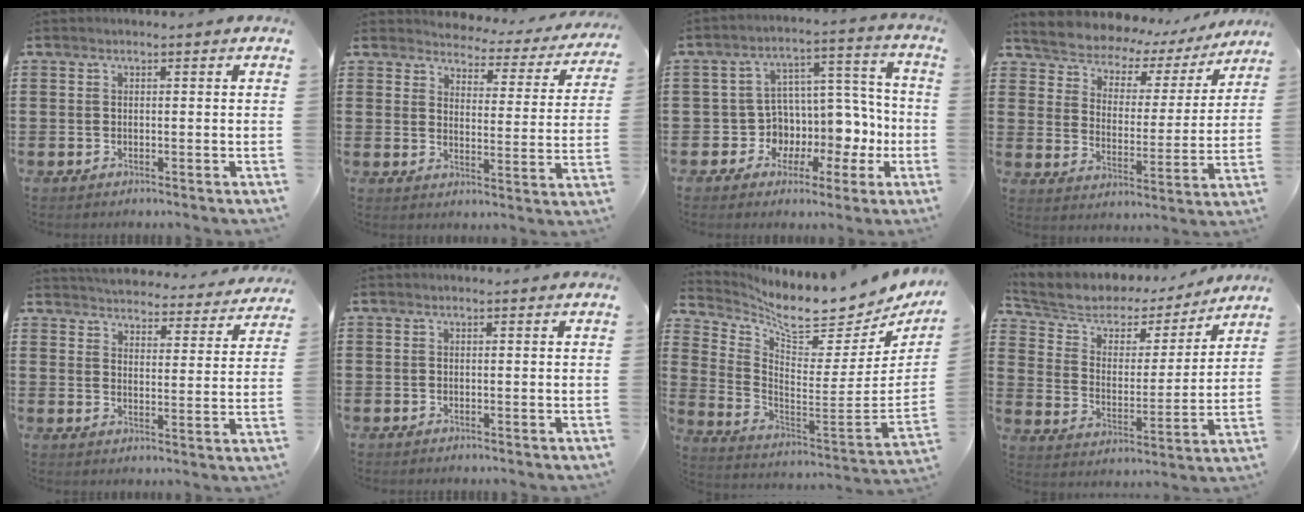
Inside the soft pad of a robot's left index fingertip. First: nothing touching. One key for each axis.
{"total": 2.9, "fx": 2.9, "fy": 0.6, "fz": 0.1, "tx": -0.024, "ty": -0.025, "tz": 0.043}
{"total": 8.1, "fx": -0.7, "fy": 7.4, "fz": 3.3, "tx": -0.077, "ty": -0.009, "tz": -0.003}
{"total": 4.0, "fx": 3.8, "fy": 1.2, "fz": 0.2, "tx": -0.033, "ty": -0.037, "tz": 0.057}
{"total": 4.5, "fx": 4.5, "fy": -0.1, "fz": 0.0, "tx": -0.025, "ty": -0.039, "tz": 0.076}
{"total": 0.0}
{"total": 8.2, "fx": 7.2, "fy": 1.1, "fz": 3.6, "tx": -0.093, "ty": -0.075, "tz": 0.117}
{"total": 5.6, "fx": 4.7, "fy": 2.8, "fz": 1.3, "tx": -0.058, "ty": -0.028, "tz": 0.076}